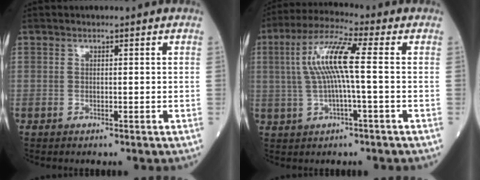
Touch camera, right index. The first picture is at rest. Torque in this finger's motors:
{"motor_torque": [1.27, -0.05, 0.74, 0.21]}